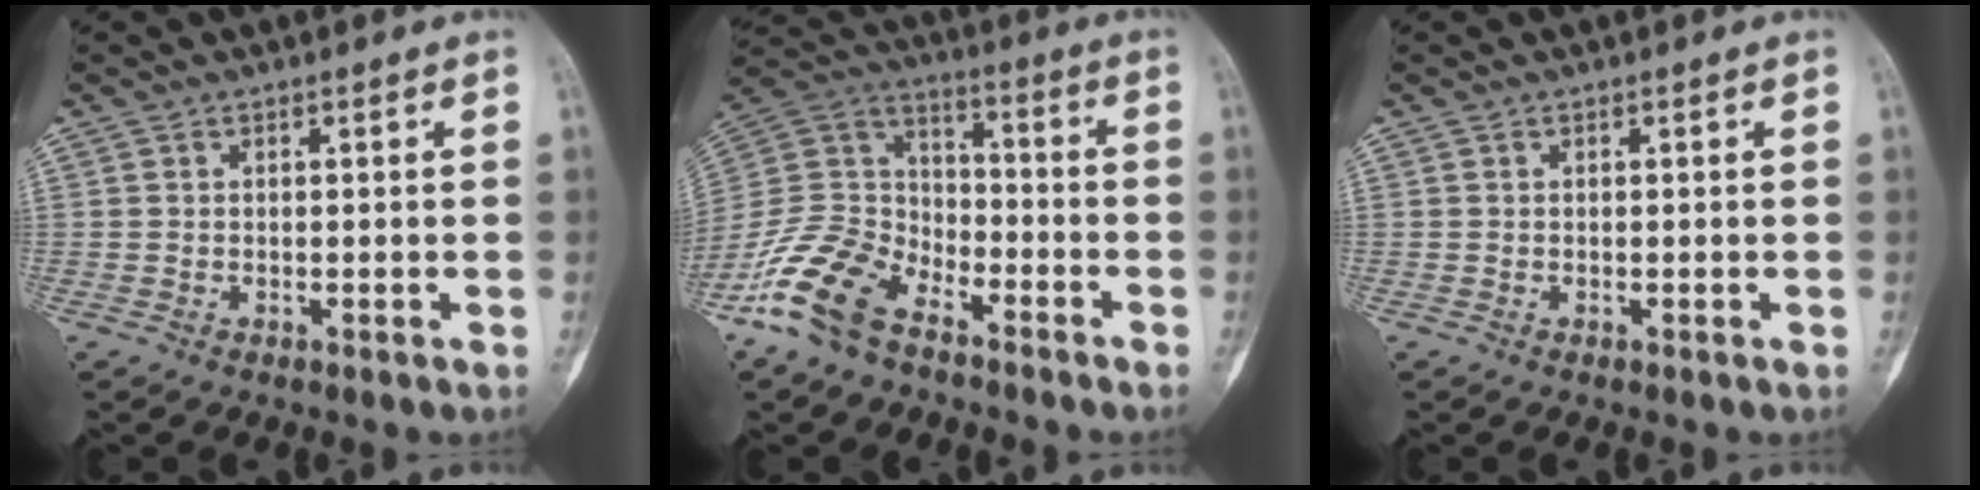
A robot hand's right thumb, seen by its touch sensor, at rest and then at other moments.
{"total": 15.1, "force": [-10.1, 8.2, 7.7], "torque": [-0.151, 0.066, -0.201]}
{"total": 0.0}